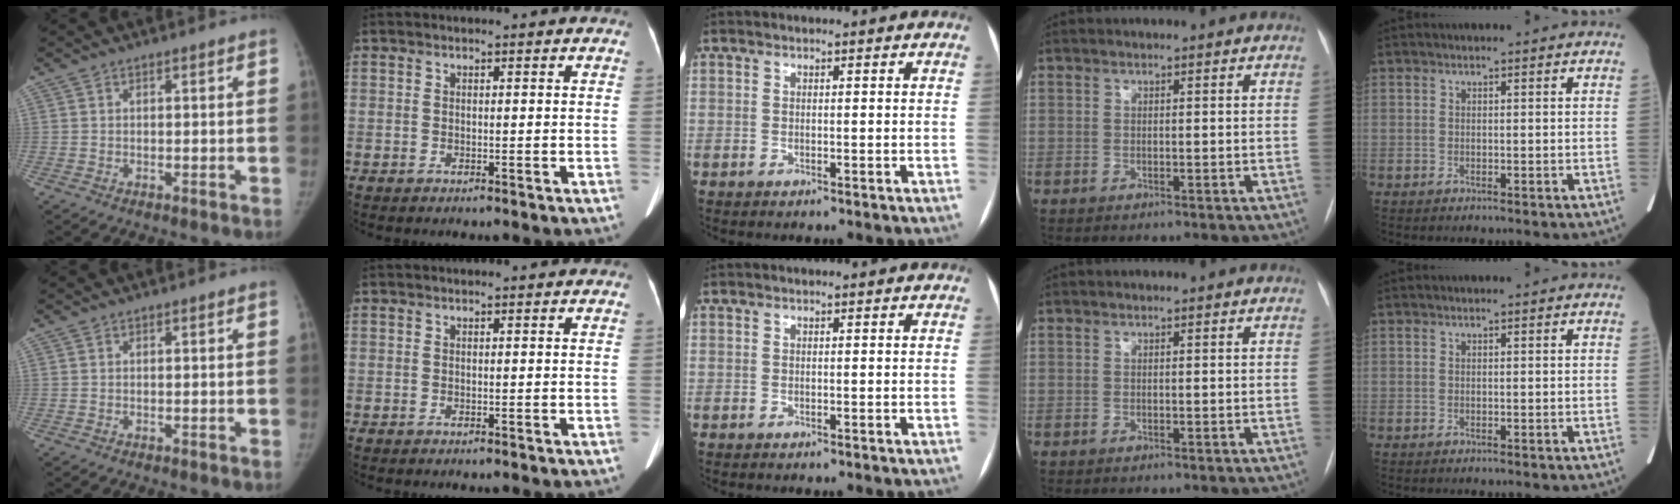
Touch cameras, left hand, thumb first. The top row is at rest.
{}